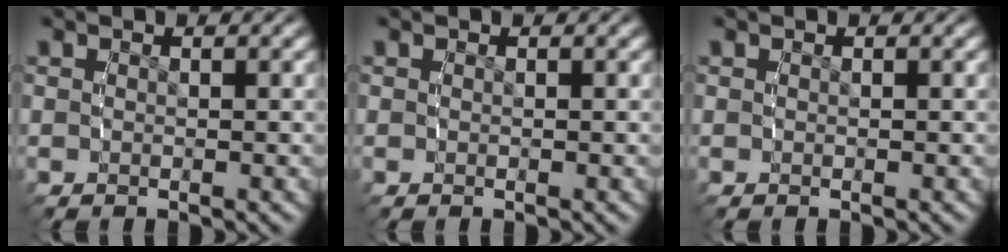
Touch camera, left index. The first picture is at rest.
{"total": 0.0}
{"total": 0.0}